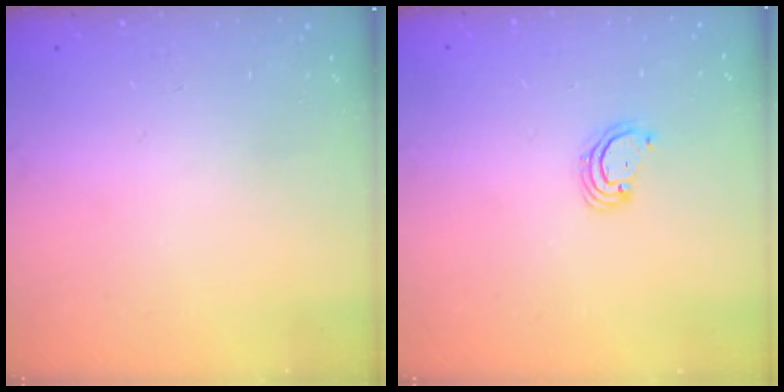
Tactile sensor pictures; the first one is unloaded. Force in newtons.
{"total": 2.4, "press": 2.4, "slide": 0.2}